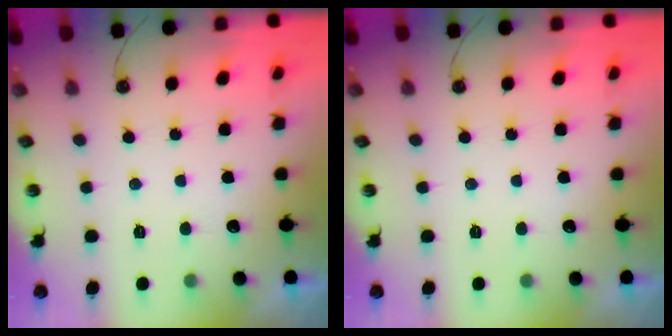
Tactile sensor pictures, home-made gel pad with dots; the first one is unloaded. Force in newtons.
{"total": 0.0}